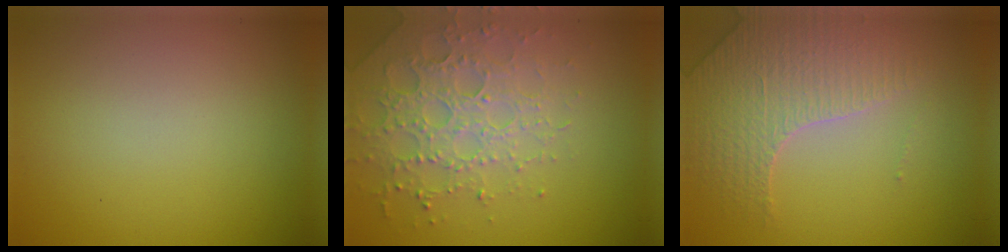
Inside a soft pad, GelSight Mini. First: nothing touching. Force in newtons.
{"total": 4.9, "press": 4.7, "slide": 1.2}
{"total": 3.3, "press": 3.2, "slide": 0.9}